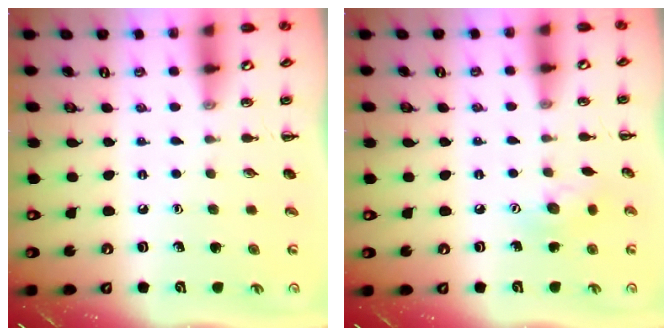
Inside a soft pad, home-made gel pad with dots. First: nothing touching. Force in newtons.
{"total": 7.4, "press": 7.3, "slide": 1.1}